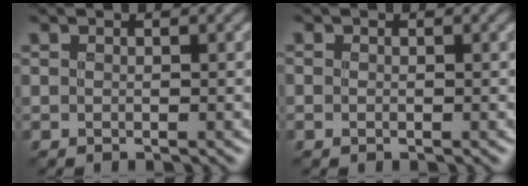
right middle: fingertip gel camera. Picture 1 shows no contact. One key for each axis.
{"total": 0.5, "fx": -0.2, "fy": 0.5, "fz": 0.2, "tx": -0.002, "ty": -0.004, "tz": -0.004}